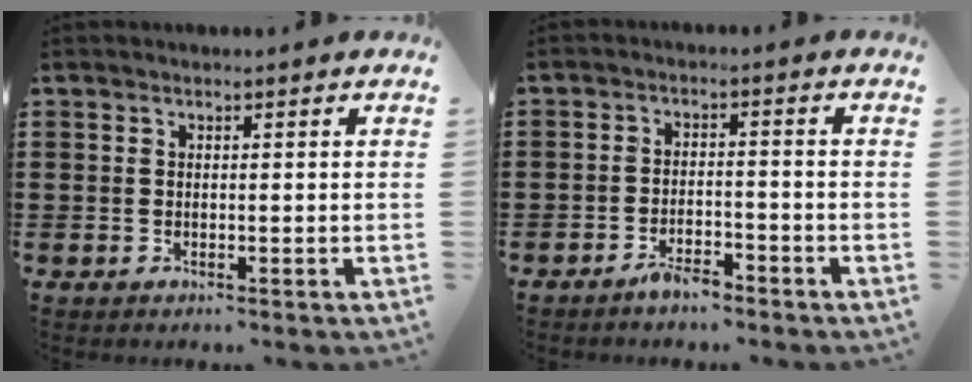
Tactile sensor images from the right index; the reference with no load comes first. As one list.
[{"total": 2.8, "force": [-2.5, 0.7, 1.2], "torque": [-0.020, 0.008, -0.048]}]